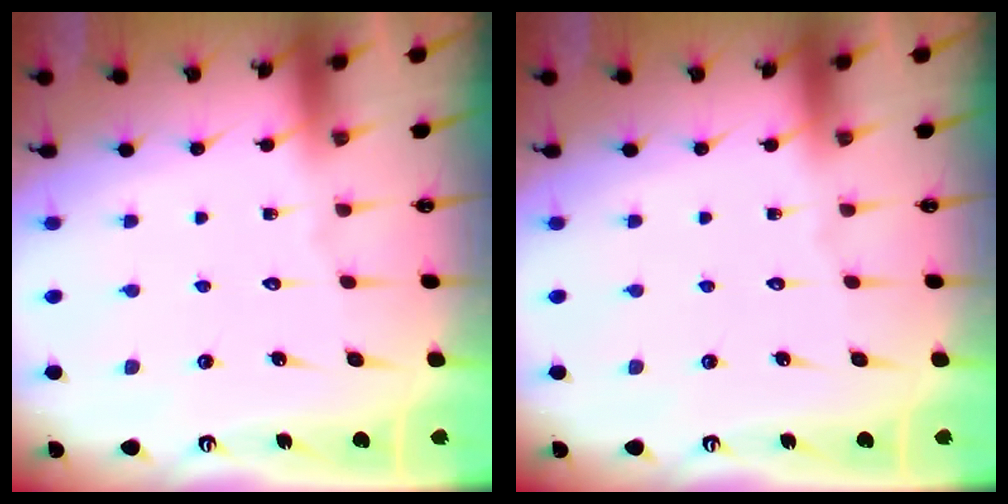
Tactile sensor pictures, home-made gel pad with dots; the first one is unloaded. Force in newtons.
{"total": 0.0}